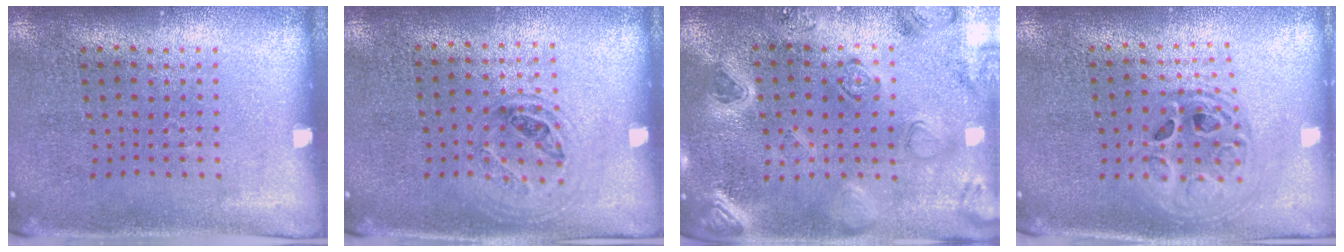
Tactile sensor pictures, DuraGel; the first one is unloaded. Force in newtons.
{"total": 1.0, "press": 0.9, "slide": 0.3}
{"total": 2.2, "press": 2.2, "slide": 0.2}
{"total": 1.8, "press": 1.5, "slide": 1.0}